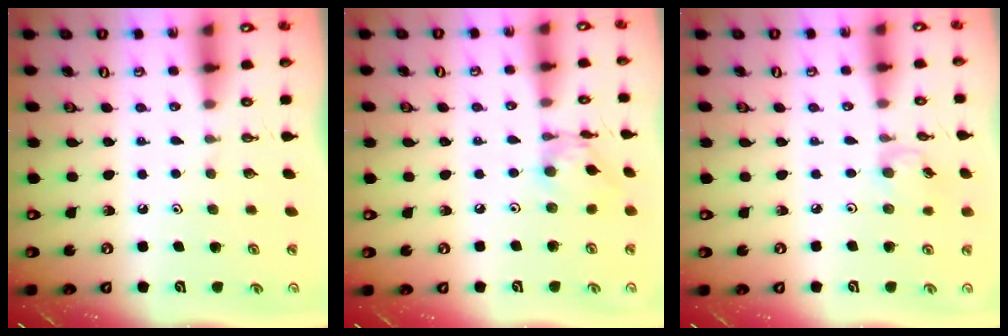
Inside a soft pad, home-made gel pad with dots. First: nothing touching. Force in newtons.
{"total": 7.5, "press": 7.5, "slide": 0.5}
{"total": 2.8, "press": 2.8, "slide": 0.4}